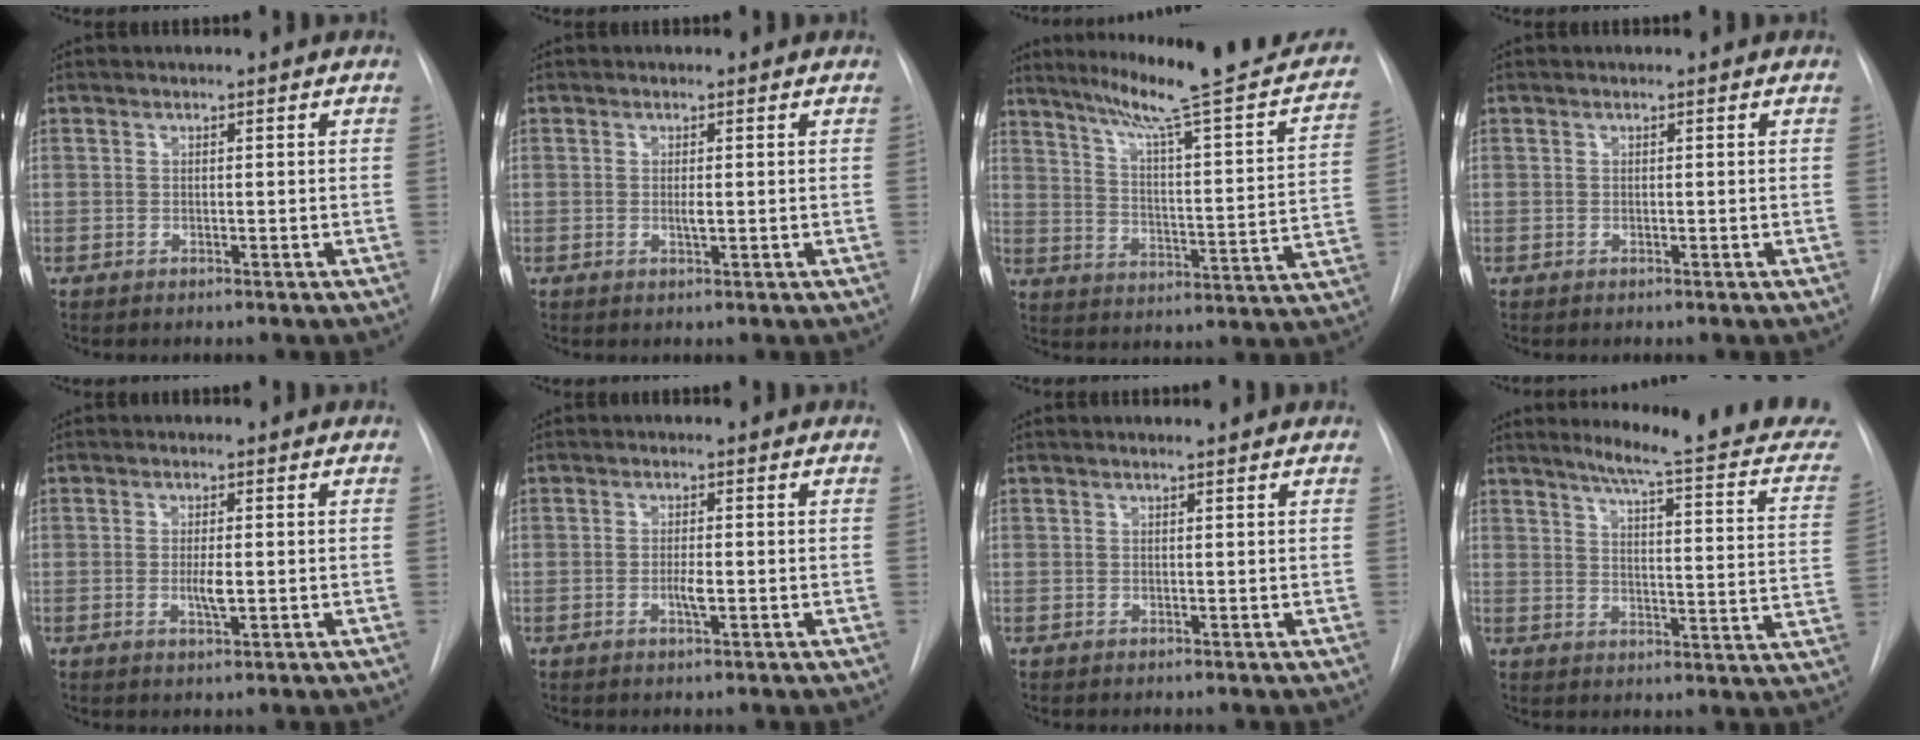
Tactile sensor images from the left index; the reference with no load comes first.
{"total": 0.9, "force": [0.0, 0.2, 0.9], "torque": [-0.020, -0.003, 0.001]}
{"total": 24.3, "force": [20.7, 1.4, 12.6], "torque": [-0.182, -0.041, 0.268]}
{"total": 0.0}
{"total": 2.6, "force": [-0.2, 0.6, 2.5], "torque": [-0.048, -0.004, -0.002]}
{"total": 2.0, "force": [-0.5, 0.4, 1.9], "torque": [-0.036, -0.001, -0.008]}
{"total": 2.0, "force": [1.9, 0.1, 0.5], "torque": [-0.014, 0.011, 0.020]}
{"total": 18.8, "force": [16.9, 0.9, 8.2], "torque": [-0.101, -0.068, 0.193]}